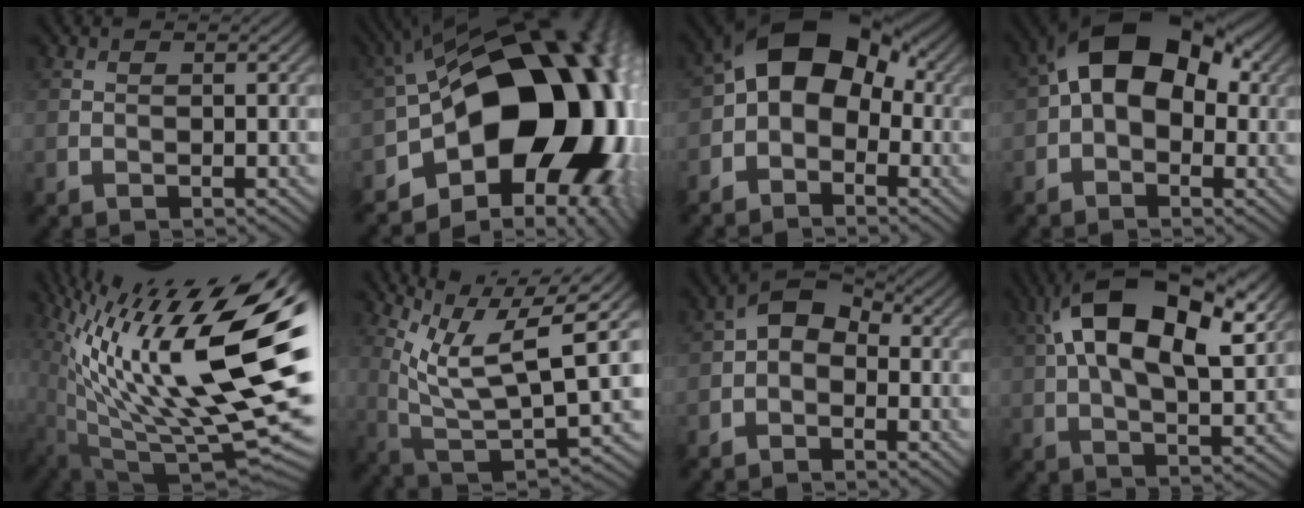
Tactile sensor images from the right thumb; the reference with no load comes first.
{"total": 20.0, "force": [-4.3, 12.8, 14.7], "torque": [-0.215, -0.028, -0.054]}
{"total": 10.2, "force": [0.1, 7.3, 7.1], "torque": [-0.114, 0.015, -0.017]}
{"total": 12.5, "force": [2.5, 8.1, 9.2], "torque": [-0.147, 0.027, 0.022]}
{"total": 20.0, "force": [5.6, 7.4, 17.8], "torque": [-0.312, 0.011, 0.116]}
{"total": 11.8, "force": [5.5, 3.9, 9.7], "torque": [-0.203, -0.007, 0.111]}
{"total": 3.5, "force": [-0.5, 2.7, 2.2], "torque": [-0.041, 0.010, -0.019]}
{"total": 16.1, "force": [6.0, 7.9, 12.7], "torque": [-0.241, 0.025, 0.089]}